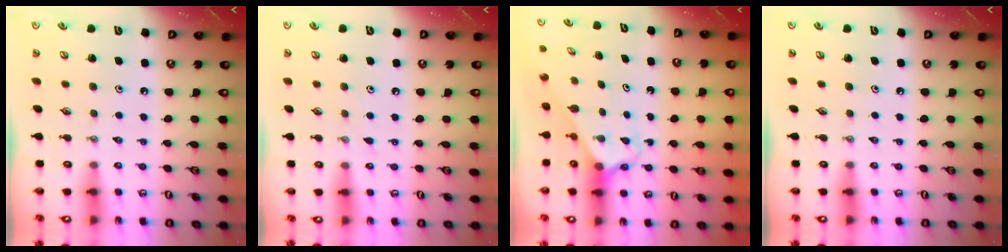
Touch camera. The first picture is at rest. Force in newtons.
{"total": 3.4, "press": 3.3, "slide": 0.5}
{"total": 2.6, "press": 2.6, "slide": 0.1}
{"total": 0.0}